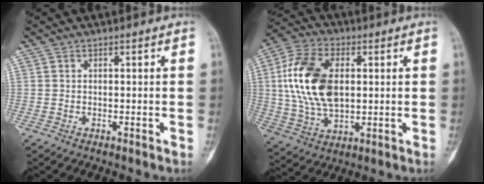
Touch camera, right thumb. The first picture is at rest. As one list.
[{"total": 17.2, "force": [2.3, 10.3, 13.6], "torque": [-0.261, 0.004, 0.044]}]